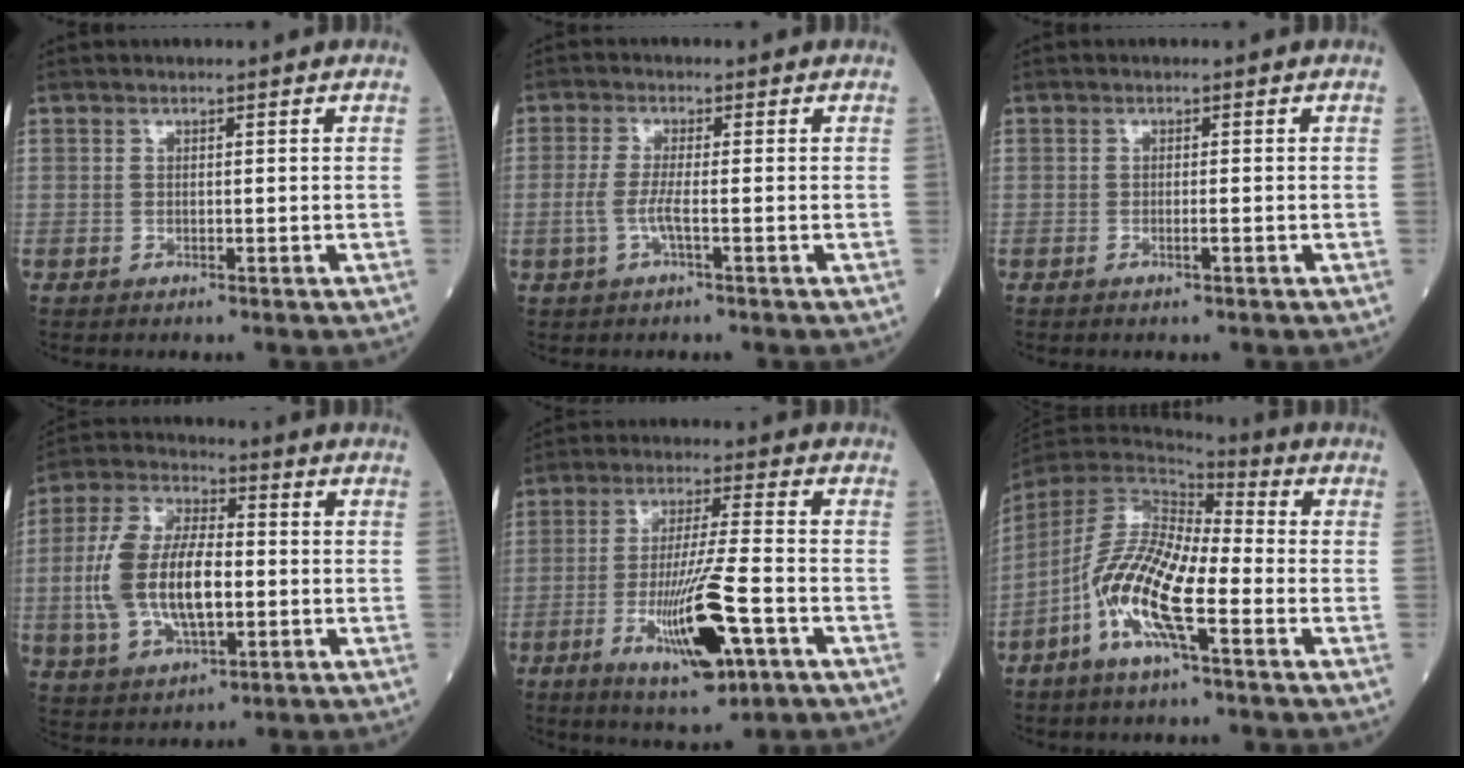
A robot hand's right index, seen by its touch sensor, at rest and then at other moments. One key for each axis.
{"total": 3.4, "fx": -0.9, "fy": 0.4, "fz": 3.3, "tx": -0.075, "ty": -0.003, "tz": -0.022}
{"total": 1.0, "fx": -0.4, "fy": 0.0, "fz": 0.9, "tx": -0.019, "ty": -0.001, "tz": -0.006}
{"total": 14.7, "fx": -1.4, "fy": 6.4, "fz": 13.1, "tx": -0.278, "ty": 0.012, "tz": -0.023}
{"total": 13.0, "fx": -4.8, "fy": 1.3, "fz": 12.0, "tx": -0.221, "ty": -0.019, "tz": -0.078}
{"total": 13.4, "fx": -4.8, "fy": 2.7, "fz": 12.2, "tx": -0.254, "ty": -0.005, "tz": -0.099}